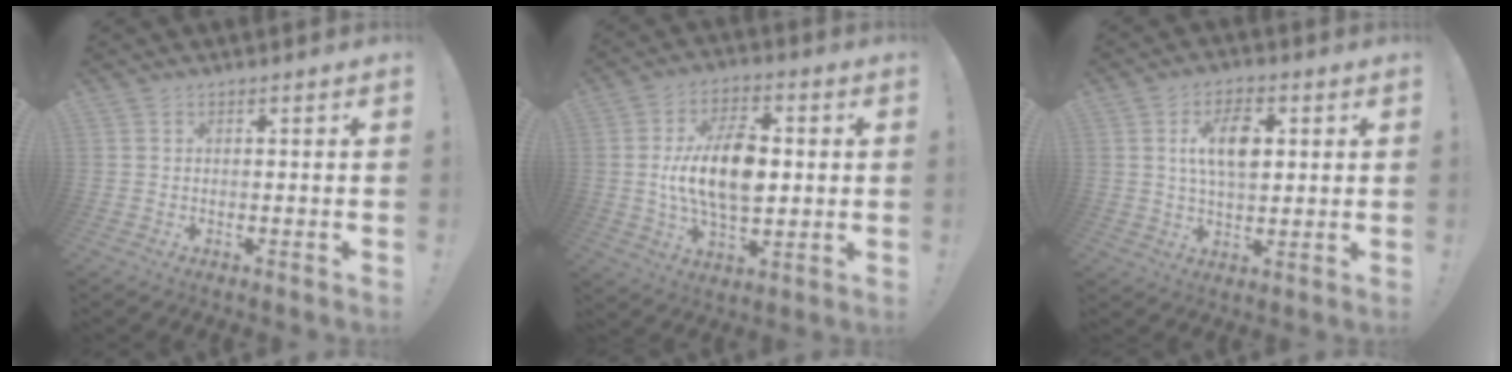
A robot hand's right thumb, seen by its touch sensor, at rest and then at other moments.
{"total": 16.9, "force": [0.6, 10.1, 13.6], "torque": [-0.236, 0.008, 0.011]}
{"total": 11.0, "force": [2.5, 6.5, 8.6], "torque": [-0.126, 0.007, 0.043]}